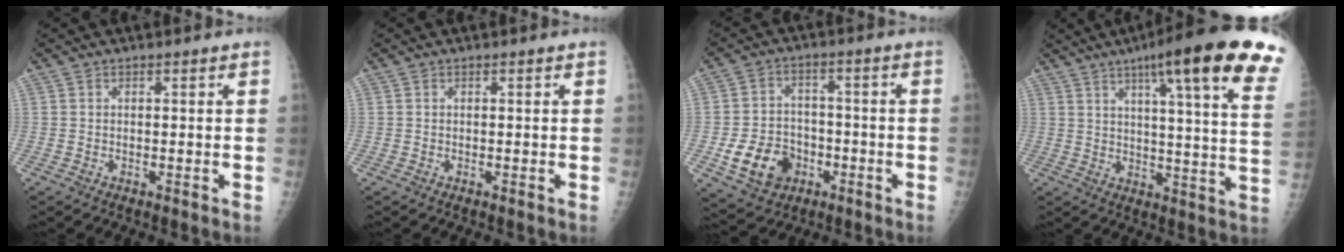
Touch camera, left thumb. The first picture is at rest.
{"total": 0.0}
{"total": 10.6, "force": [-3.8, 8.4, 5.2], "torque": [-0.063, 0.021, -0.056]}
{"total": 25.2, "force": [14.6, 3.2, 20.3], "torque": [-0.256, -0.037, 0.183]}